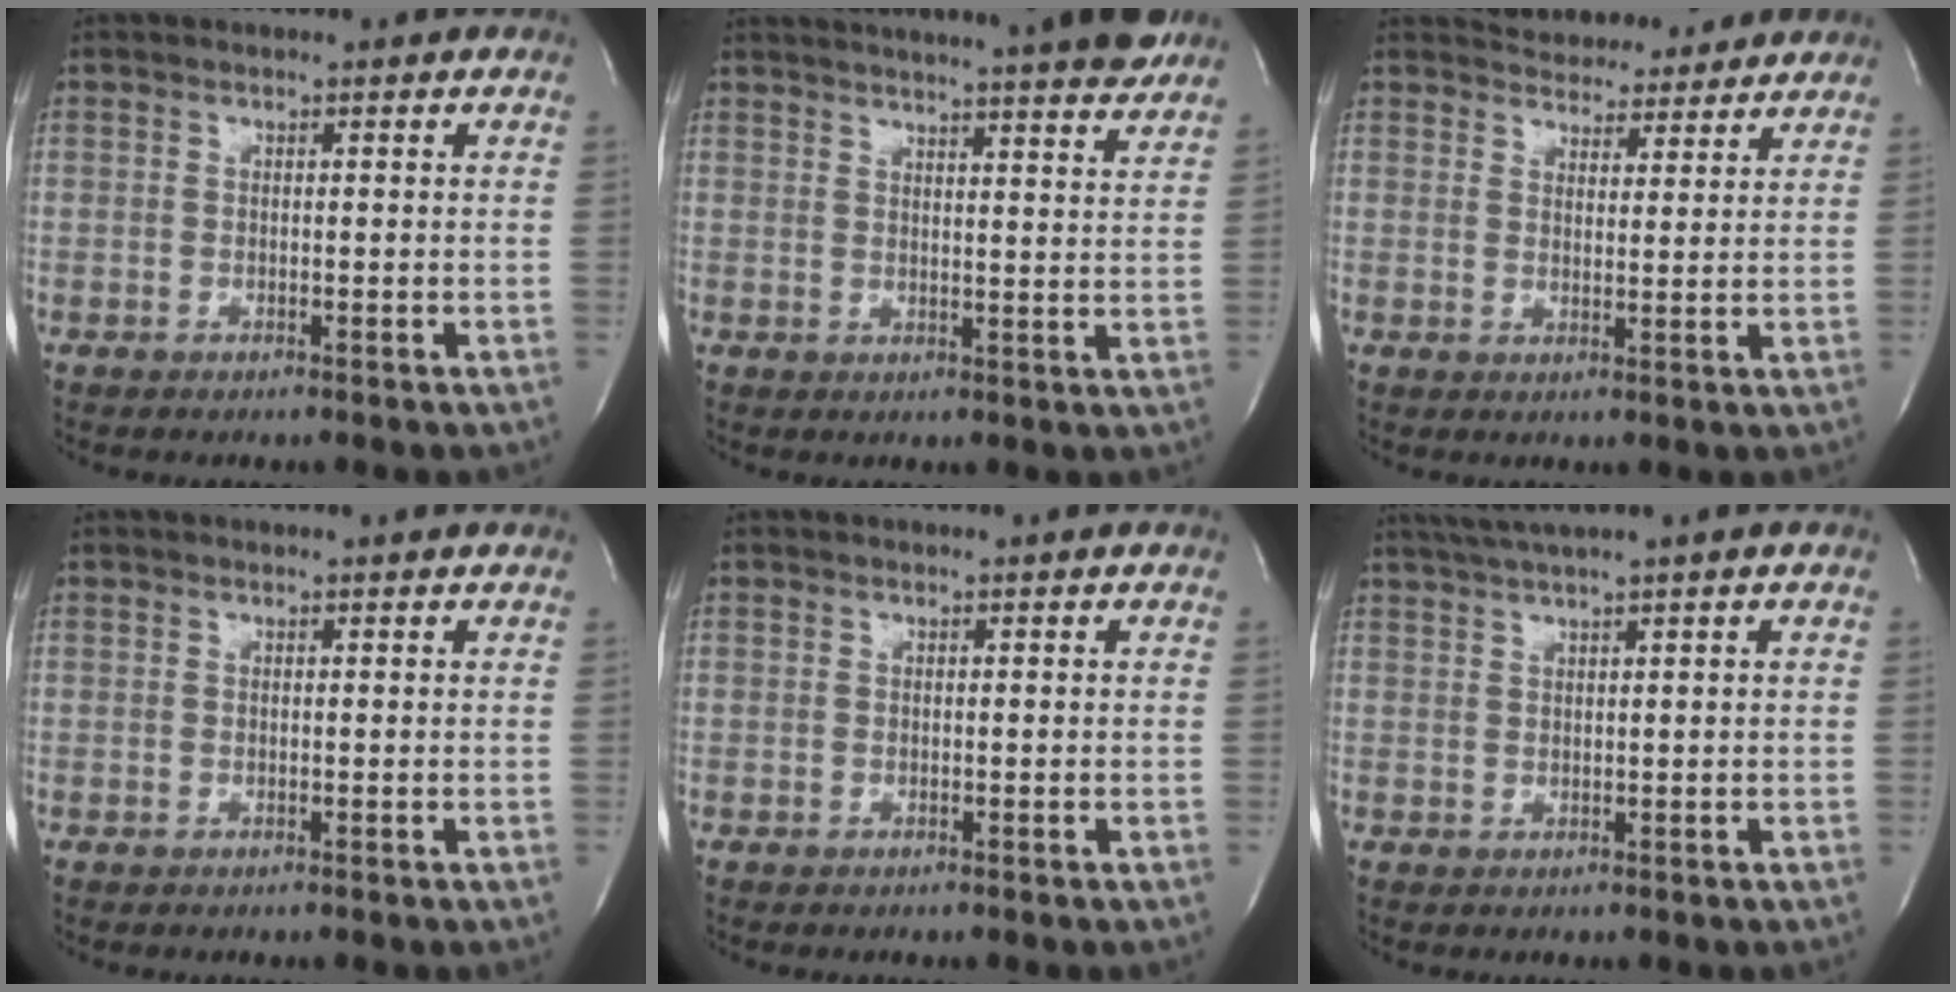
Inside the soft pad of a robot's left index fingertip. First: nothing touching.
{"total": 20.5, "force": [18.4, 1.4, 8.9], "torque": [-0.143, -0.010, 0.232]}
{"total": 8.5, "force": [8.0, 2.4, 1.3], "torque": [-0.013, 0.007, 0.104]}
{"total": 1.1, "force": [1.1, -0.1, 0.4], "torque": [-0.011, 0.002, 0.013]}
{"total": 0.0}
{"total": 4.2, "force": [3.0, -1.2, 2.6], "torque": [-0.054, 0.011, 0.061]}